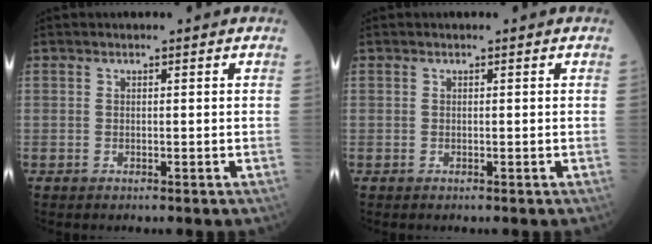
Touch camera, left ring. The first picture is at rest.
{"total": 0.0}